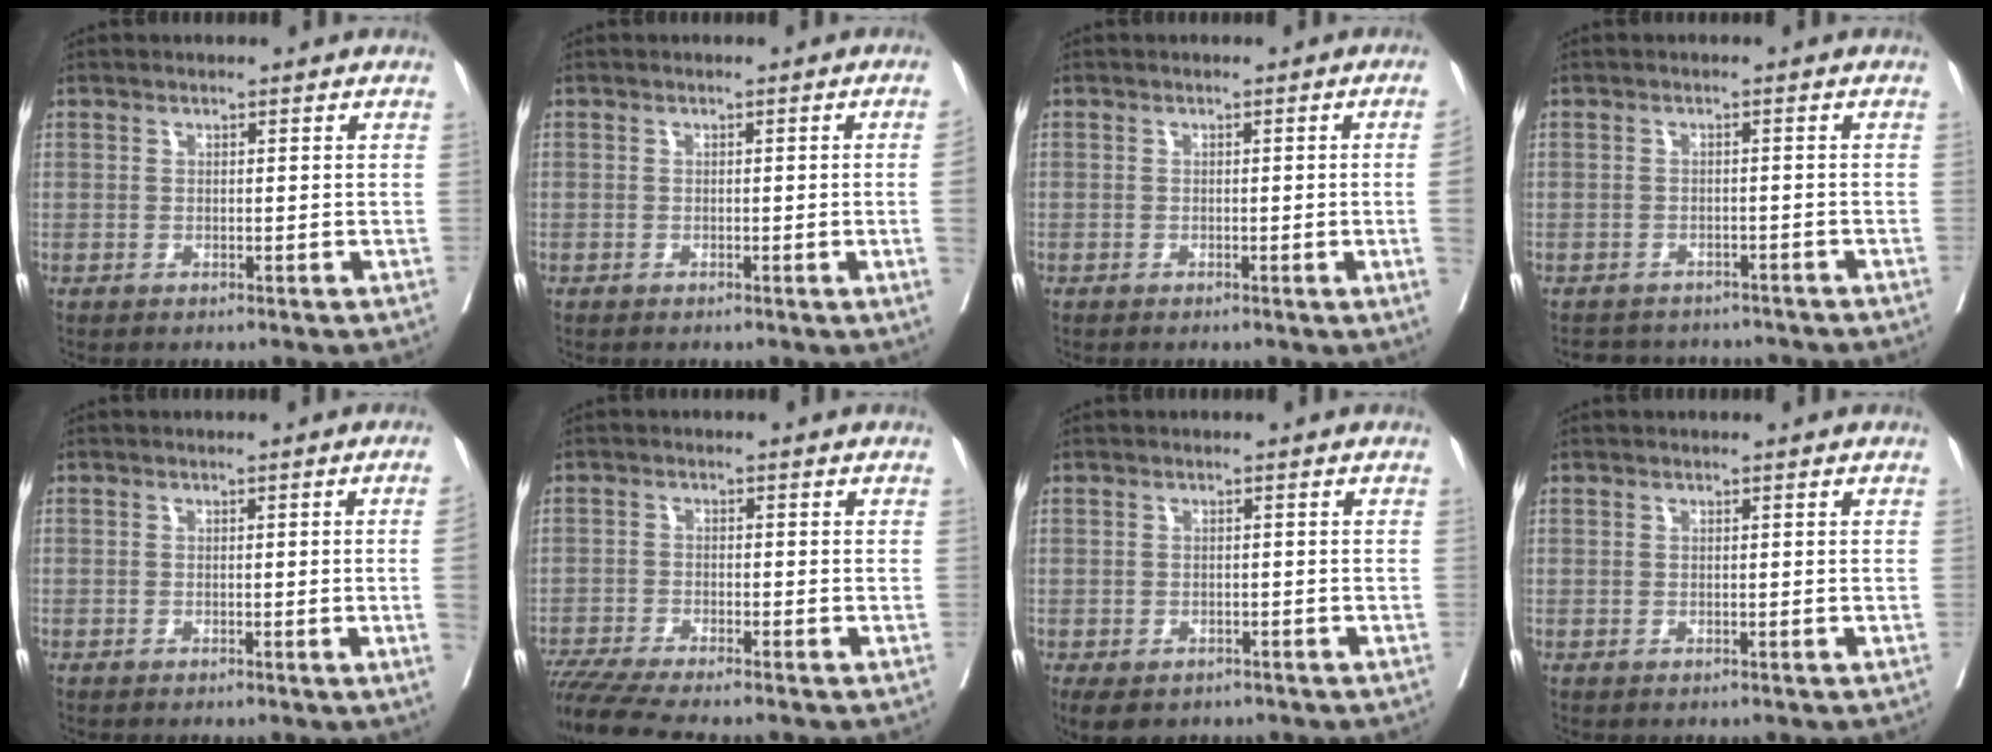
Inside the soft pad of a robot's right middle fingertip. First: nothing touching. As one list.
[{"total": 2.2, "force": [-0.2, -0.8, 2.0], "torque": [-0.022, -0.004, 0.000]}, {"total": 2.7, "force": [-0.3, -1.1, 2.5], "torque": [-0.028, -0.005, -0.002]}, {"total": 7.0, "force": [-6.6, 2.2, 0.7], "torque": [-0.006, 0.007, -0.080]}, {"total": 2.3, "force": [-0.3, -0.8, 2.2], "torque": [-0.024, -0.004, -0.003]}, {"total": 7.7, "force": [-6.9, -0.6, 3.5], "torque": [-0.055, -0.017, -0.118]}, {"total": 6.4, "force": [-4.6, 3.6, 2.5], "torque": [-0.036, -0.003, -0.062]}, {"total": 0.0}]